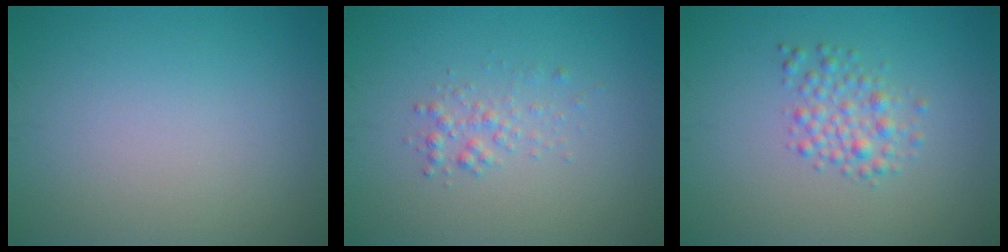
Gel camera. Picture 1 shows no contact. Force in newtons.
{"total": 1.4, "press": 1.4, "slide": 0.1}
{"total": 2.4, "press": 2.4, "slide": 0.1}